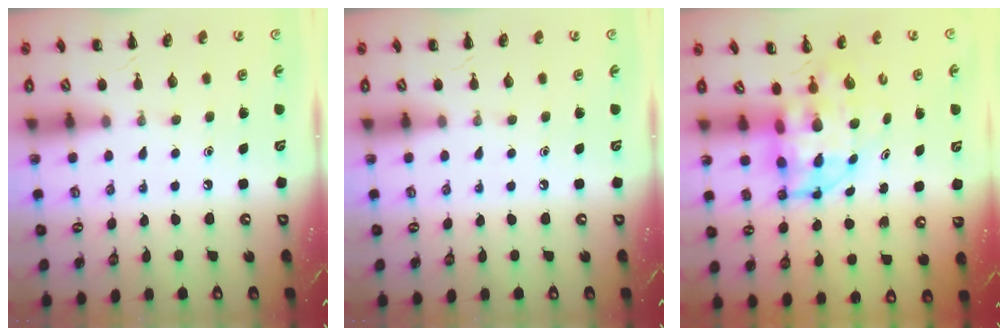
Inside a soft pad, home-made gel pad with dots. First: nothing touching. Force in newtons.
{"total": 0.0}
{"total": 4.9, "press": 4.7, "slide": 1.4}